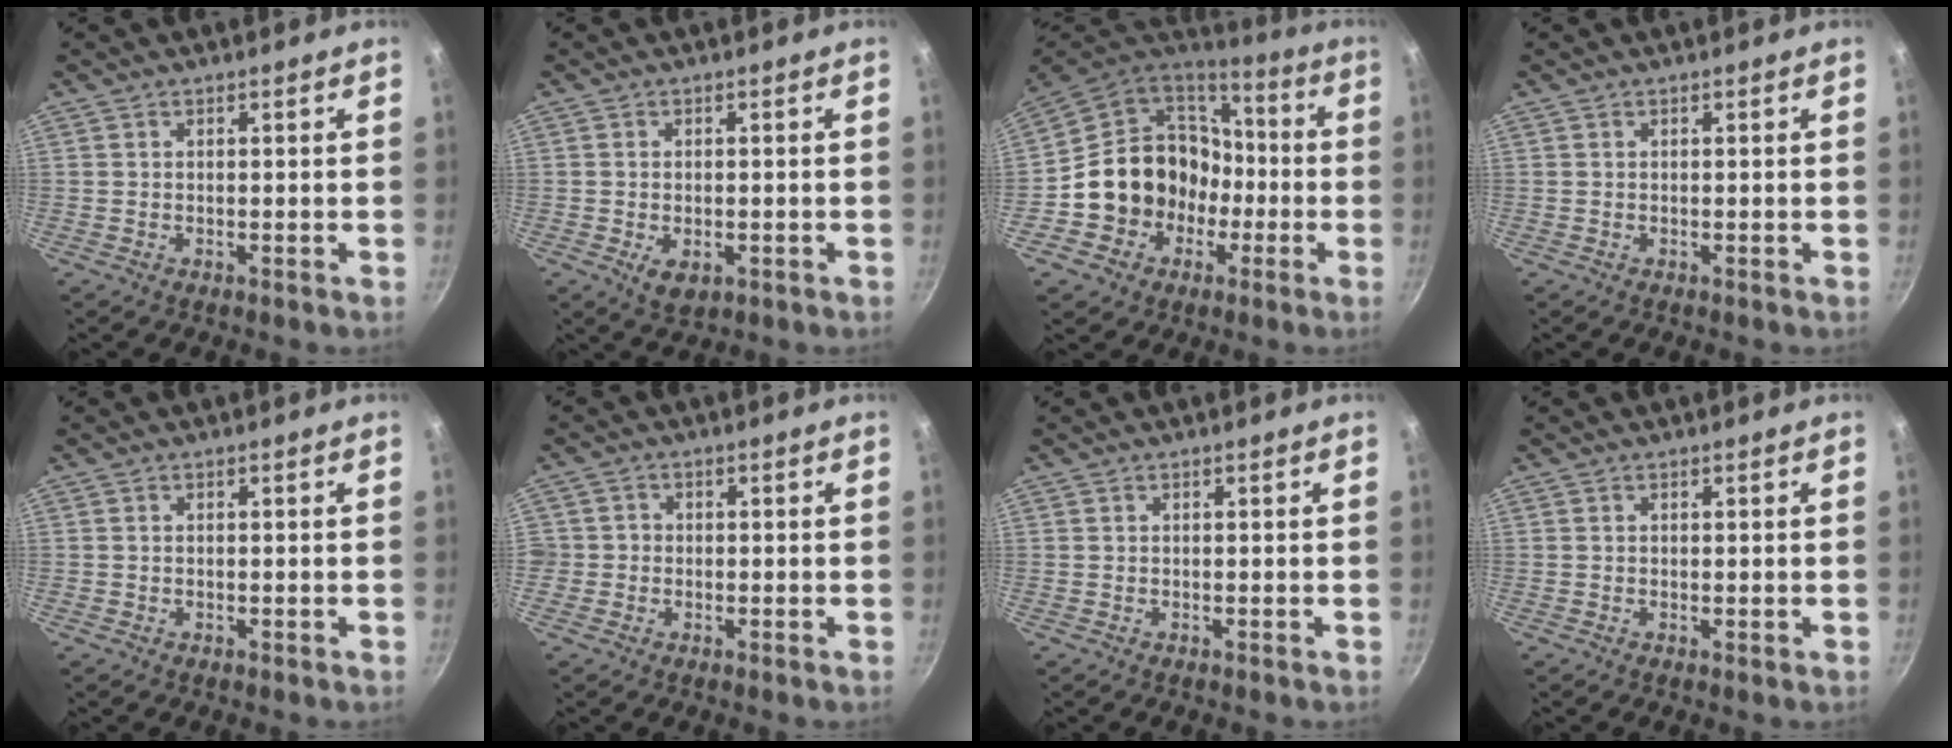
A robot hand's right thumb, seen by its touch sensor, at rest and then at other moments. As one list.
[{"total": 4.2, "force": [-1.2, 2.6, 3.1], "torque": [-0.044, -0.006, -0.013]}, {"total": 17.1, "force": [-3.4, 15.2, 7.0], "torque": [-0.086, 0.056, -0.047]}, {"total": 0.0}, {"total": 0.0}, {"total": 2.6, "force": [-0.7, 2.4, 0.4], "torque": [0.007, 0.011, -0.016]}, {"total": 0.0}, {"total": 0.0}]